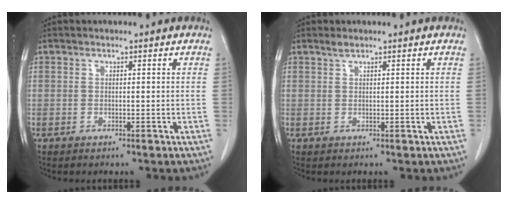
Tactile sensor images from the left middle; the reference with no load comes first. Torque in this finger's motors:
{"motor_torque": [0.35, -0.28, -0.04, -0.01]}